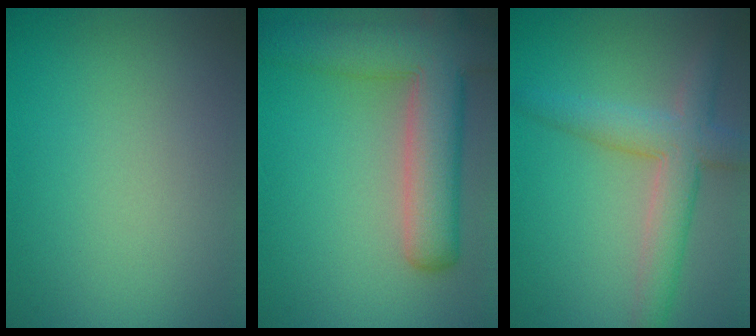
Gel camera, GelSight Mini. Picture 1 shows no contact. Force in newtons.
{"total": 8.8, "press": 8.8, "slide": 0.6}
{"total": 4.9, "press": 4.9, "slide": 0.3}